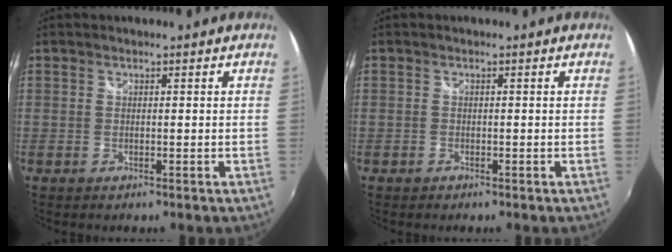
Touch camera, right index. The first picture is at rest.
{"total": 0.9, "force": [-0.7, 0.6, 0.0], "torque": [-0.004, -0.001, -0.013]}